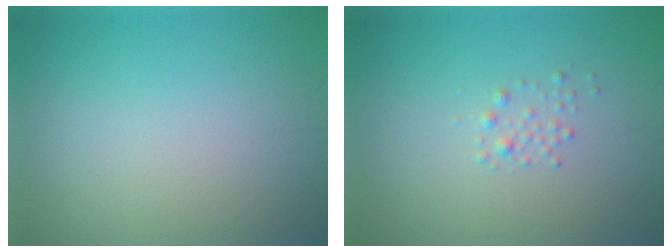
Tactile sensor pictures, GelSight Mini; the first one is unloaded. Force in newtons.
{"total": 1.1, "press": 1.1, "slide": 0.1}